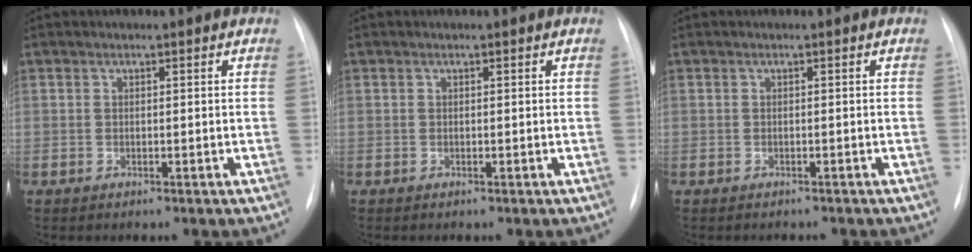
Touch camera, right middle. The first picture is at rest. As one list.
[{"total": 0.0}, {"total": 1.6, "force": [-1.4, 0.8, 0.0], "torque": [-0.002, 0.000, -0.019]}]